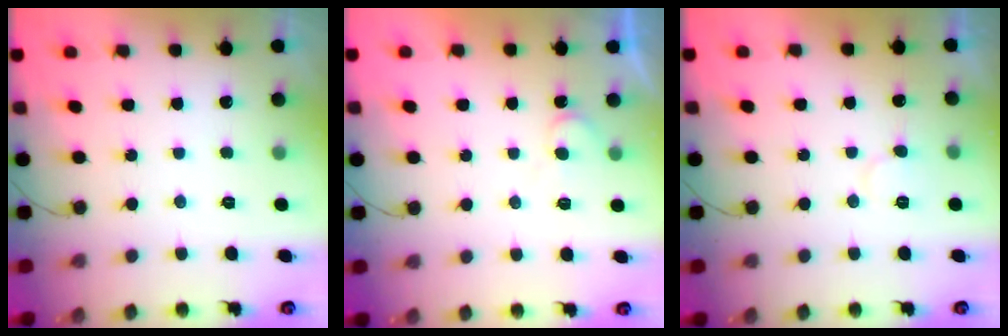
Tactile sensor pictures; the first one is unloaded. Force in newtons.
{"total": 5.9, "press": 5.9, "slide": 0.6}
{"total": 5.7, "press": 5.7, "slide": 0.5}